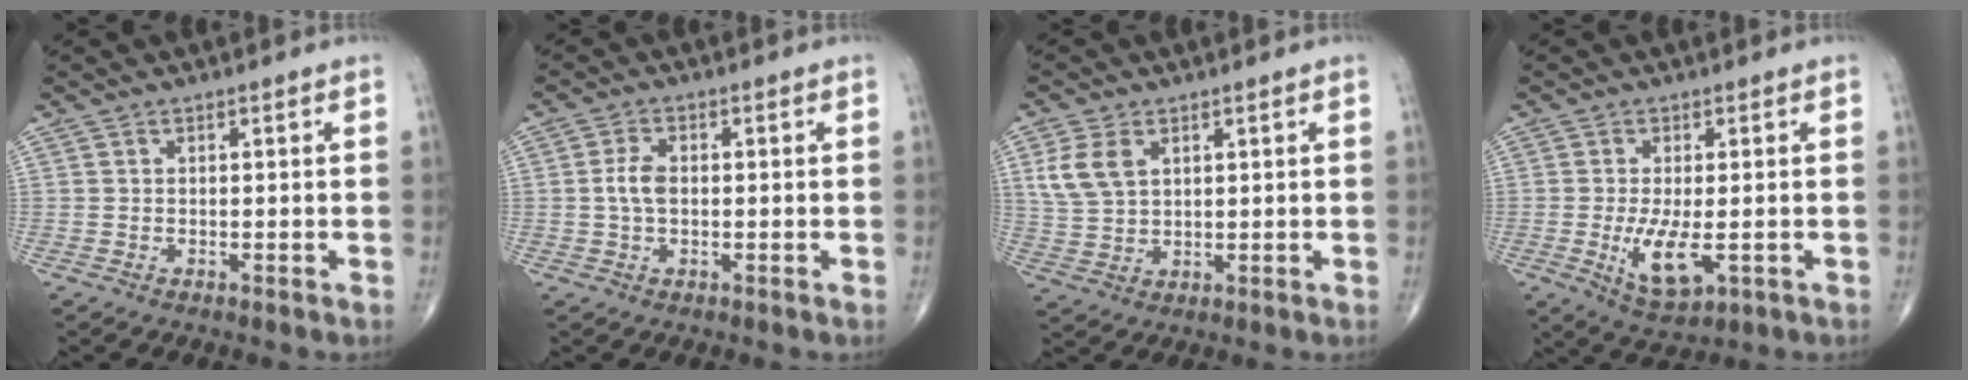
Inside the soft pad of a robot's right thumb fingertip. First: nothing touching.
{"total": 3.7, "force": [0.0, 2.2, 3.0], "torque": [-0.066, 0.006, -0.005]}
{"total": 6.8, "force": [2.5, 4.4, 4.6], "torque": [-0.091, -0.002, 0.057]}
{"total": 7.6, "force": [-1.5, 3.1, 6.8], "torque": [-0.127, -0.020, -0.016]}